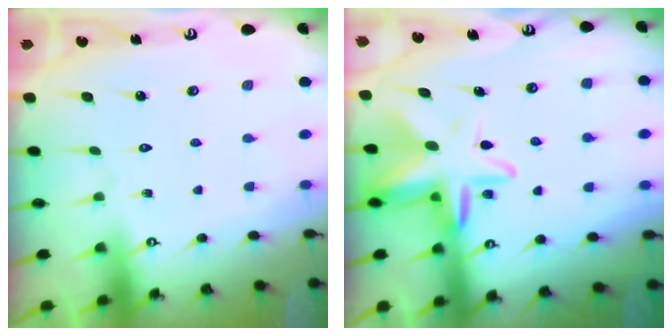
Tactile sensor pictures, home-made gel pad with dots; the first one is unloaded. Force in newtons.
{"total": 10.6, "press": 10.4, "slide": 1.9}